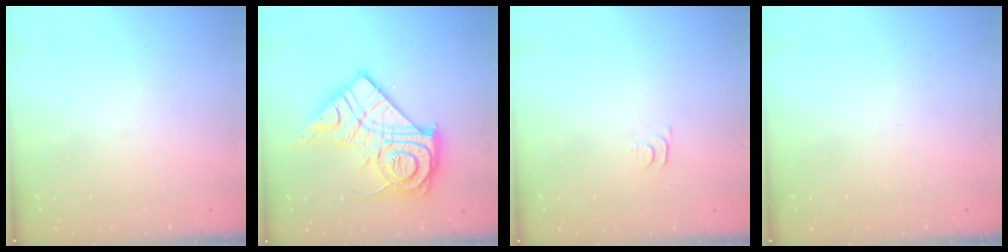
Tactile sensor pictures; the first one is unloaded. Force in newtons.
{"total": 23.3, "press": 23.3, "slide": 1.7}
{"total": 3.4, "press": 3.4, "slide": 0.5}
{"total": 0.0}